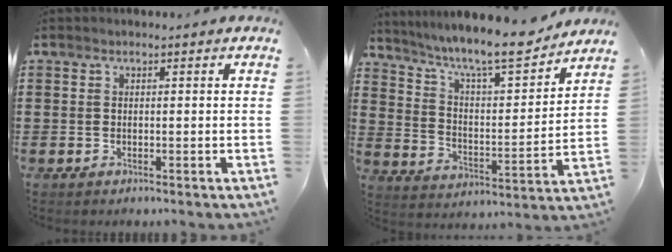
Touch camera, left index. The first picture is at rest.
{"total": 9.2, "force": [8.0, 0.8, 4.4], "torque": [-0.108, -0.052, 0.132]}